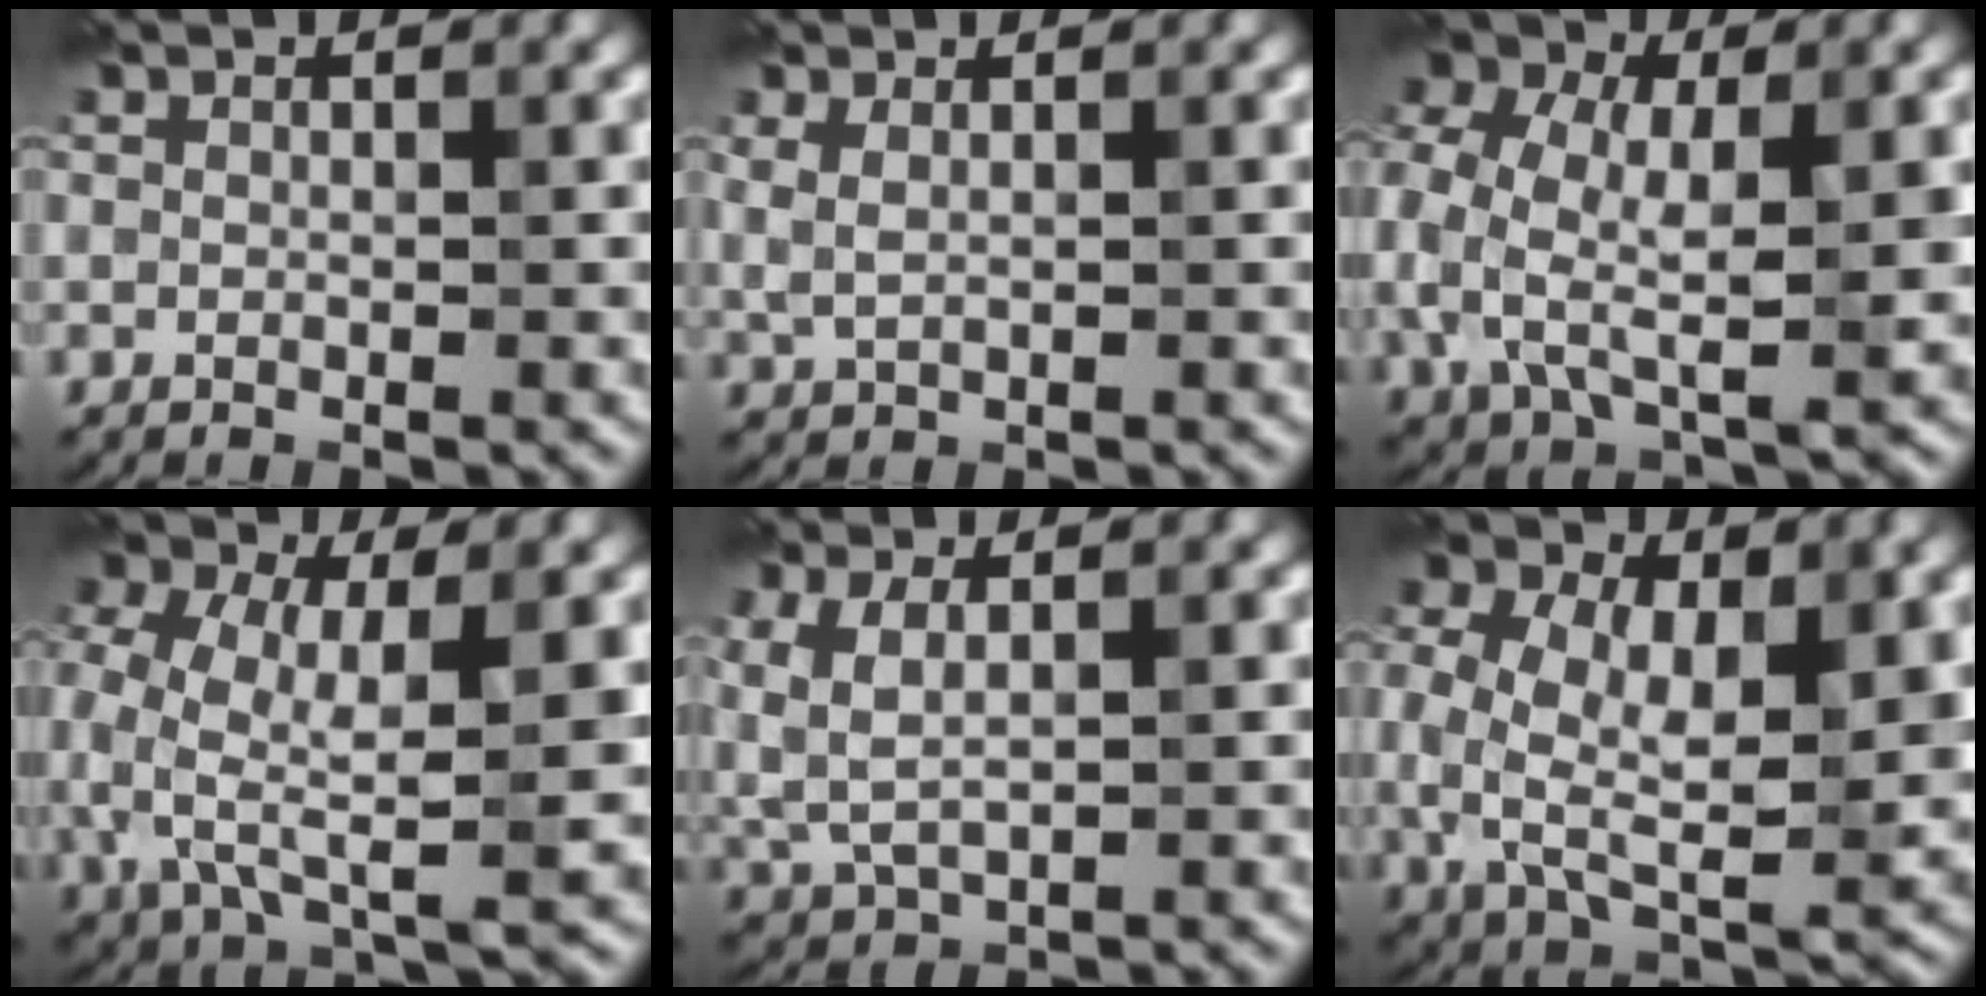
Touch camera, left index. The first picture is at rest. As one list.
[{"total": 1.2, "force": [0.7, 0.5, 0.9], "torque": [-0.025, 0.002, 0.018]}, {"total": 10.6, "force": [-0.3, 6.9, 8.1], "torque": [-0.198, 0.002, -0.009]}, {"total": 10.4, "force": [-0.3, 5.8, 8.6], "torque": [-0.192, -0.006, -0.009]}, {"total": 3.8, "force": [1.0, 2.0, 3.1], "torque": [-0.083, 0.006, 0.022]}, {"total": 11.3, "force": [0.7, 7.0, 8.9], "torque": [-0.192, 0.000, 0.009]}]